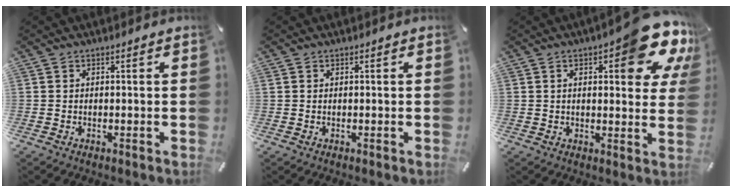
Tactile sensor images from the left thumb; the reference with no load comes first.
{"total": 0.0}
{"total": 16.6, "force": [8.7, 5.7, 13.0], "torque": [-0.170, -0.054, 0.138]}